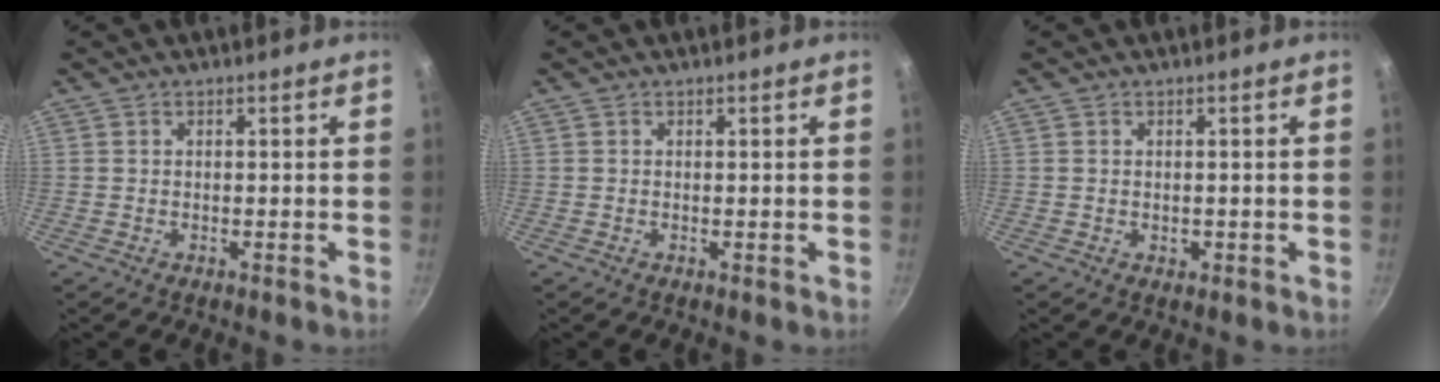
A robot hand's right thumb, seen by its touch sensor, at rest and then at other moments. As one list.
[{"total": 0.0}, {"total": 1.0, "force": [-0.2, 0.8, 0.6], "torque": [-0.007, 0.000, -0.003]}]